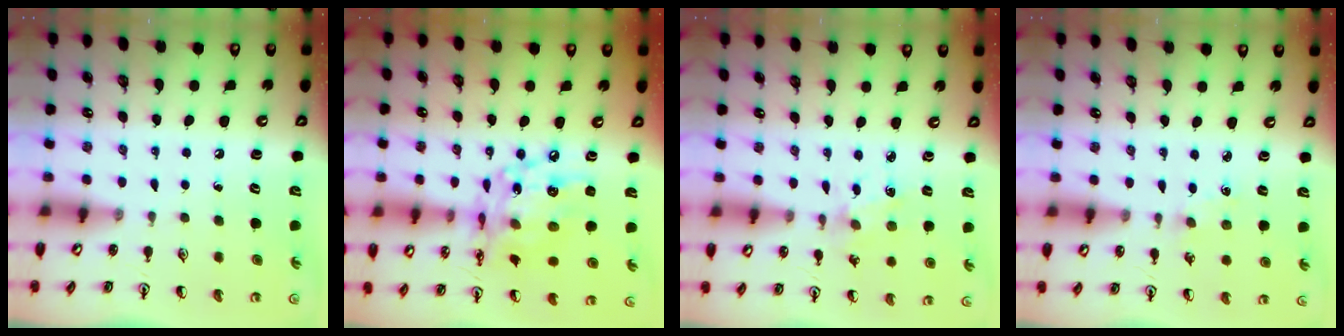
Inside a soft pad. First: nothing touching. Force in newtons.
{"total": 16.1, "press": 16.0, "slide": 1.3}
{"total": 2.3, "press": 2.3, "slide": 0.4}
{"total": 1.9, "press": 1.9, "slide": 0.4}